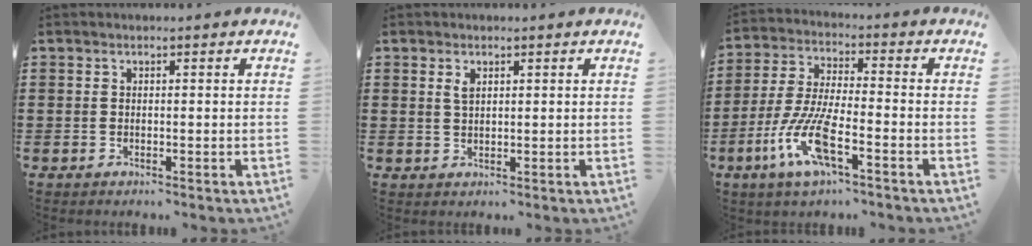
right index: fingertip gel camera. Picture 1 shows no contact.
{"total": 1.7, "force": [0.8, 0.8, 1.2], "torque": [-0.028, 0.004, 0.014]}
{"total": 9.8, "force": [-4.9, 2.2, 8.2], "torque": [-0.199, -0.016, -0.098]}